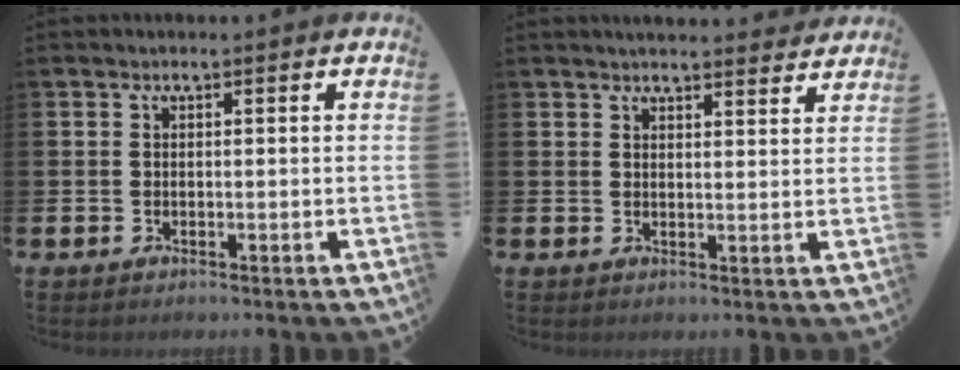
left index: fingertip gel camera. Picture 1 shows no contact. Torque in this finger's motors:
{"motor_torque": [0.79, -0.81, 0.39, 0.08]}